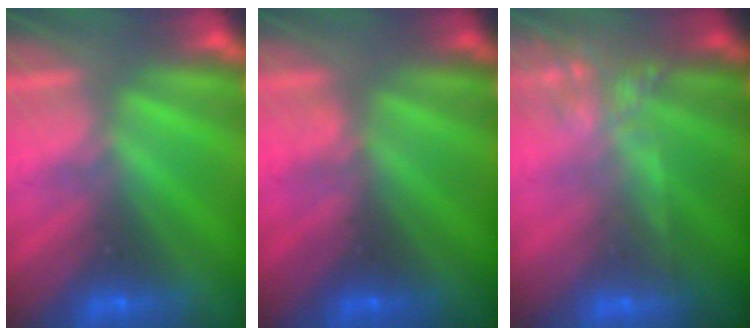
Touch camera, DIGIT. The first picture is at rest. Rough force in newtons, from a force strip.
{"total": 4.2}
{"total": 7.7}